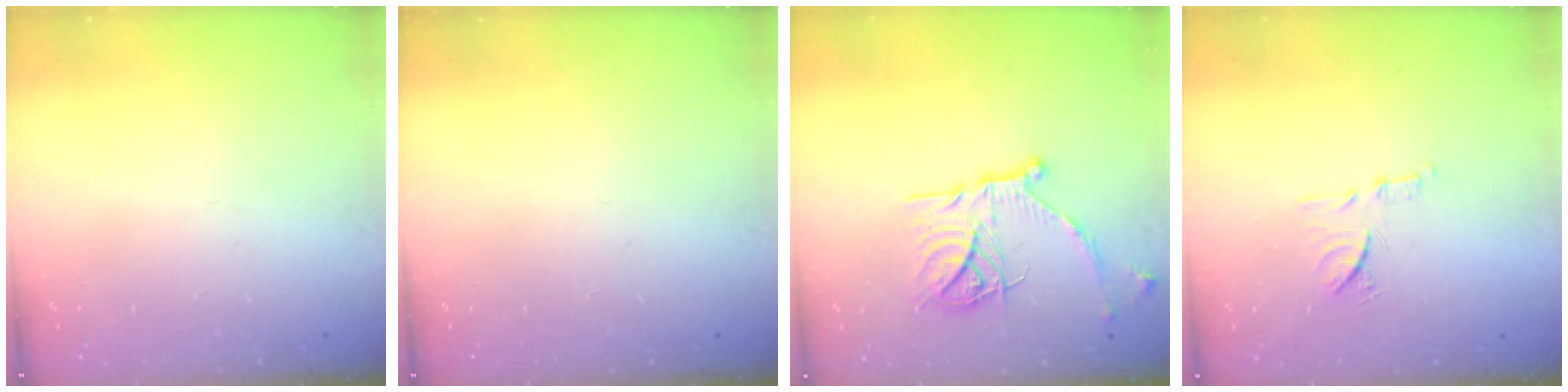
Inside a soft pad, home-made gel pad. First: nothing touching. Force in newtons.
{"total": 0.0}
{"total": 18.0, "press": 18.0, "slide": 1.5}
{"total": 9.6, "press": 9.6, "slide": 0.3}